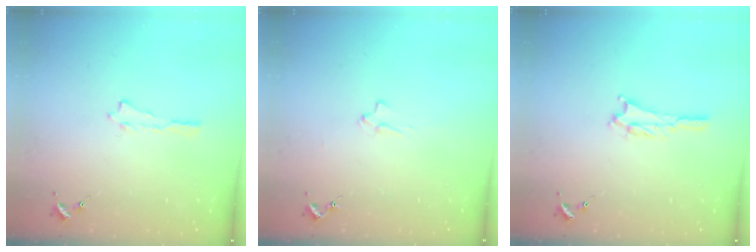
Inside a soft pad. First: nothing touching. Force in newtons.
{"total": 2.1, "press": 2.1, "slide": 0.3}
{"total": 1.5, "press": 1.5, "slide": 0.3}